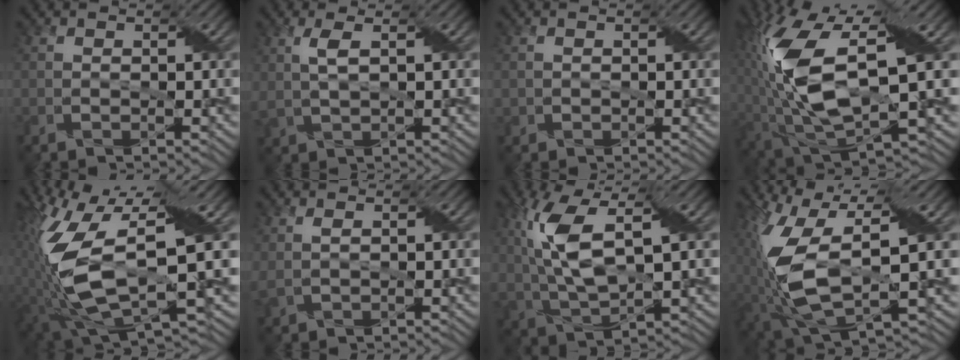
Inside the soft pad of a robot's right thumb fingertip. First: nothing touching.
{"total": 2.9, "force": [0.9, 0.9, 2.6], "torque": [-0.071, 0.001, 0.022]}
{"total": 0.7, "force": [0.0, 0.7, -0.1], "torque": [-0.007, -0.005, 0.003]}
{"total": 15.6, "force": [2.3, 6.8, 13.9], "torque": [-0.317, -0.017, 0.050]}
{"total": 13.9, "force": [1.1, 5.6, 12.7], "torque": [-0.277, -0.028, 0.029]}
{"total": 1.6, "force": [0.6, 0.6, 1.3], "torque": [-0.040, 0.000, 0.018]}
{"total": 10.2, "force": [2.4, 4.4, 8.9], "torque": [-0.211, 0.003, 0.050]}
{"total": 14.5, "force": [1.0, 7.0, 12.7], "torque": [-0.273, -0.046, 0.043]}